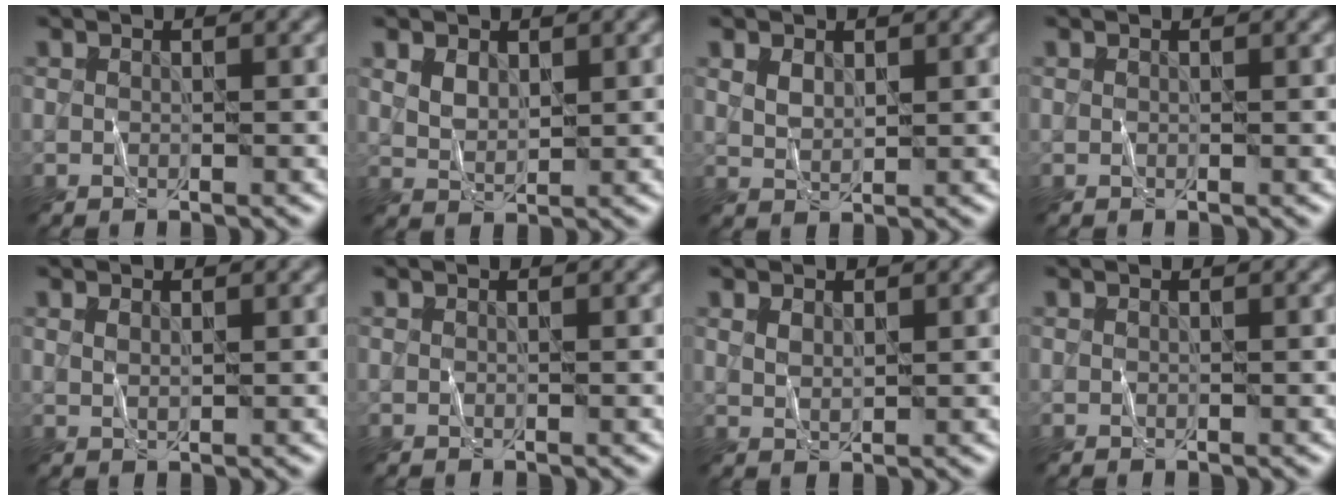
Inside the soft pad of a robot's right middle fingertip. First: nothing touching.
{"total": 1.9, "force": [1.0, 1.2, 1.2], "torque": [-0.027, -0.003, 0.024]}
{"total": 1.6, "force": [0.8, 1.0, 1.0], "torque": [-0.022, -0.002, 0.019]}
{"total": 0.0}
{"total": 1.0, "force": [0.4, 0.5, 0.7], "torque": [-0.018, -0.001, 0.012]}
{"total": 0.0}
{"total": 1.3, "force": [0.6, 0.7, 0.9], "torque": [-0.020, -0.001, 0.017]}
{"total": 0.0}